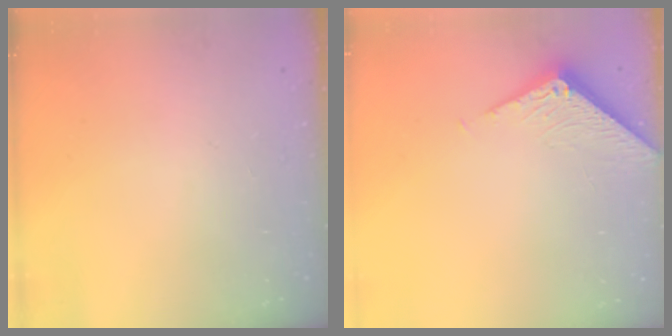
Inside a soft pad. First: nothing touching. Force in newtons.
{"total": 6.7, "press": 6.7, "slide": 0.1}